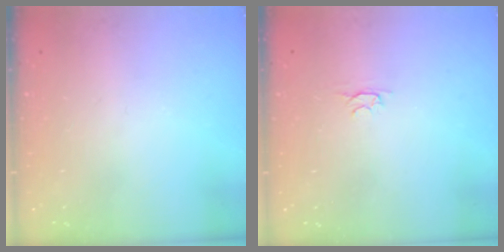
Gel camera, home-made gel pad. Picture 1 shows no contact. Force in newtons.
{"total": 2.4, "press": 2.3, "slide": 0.5}